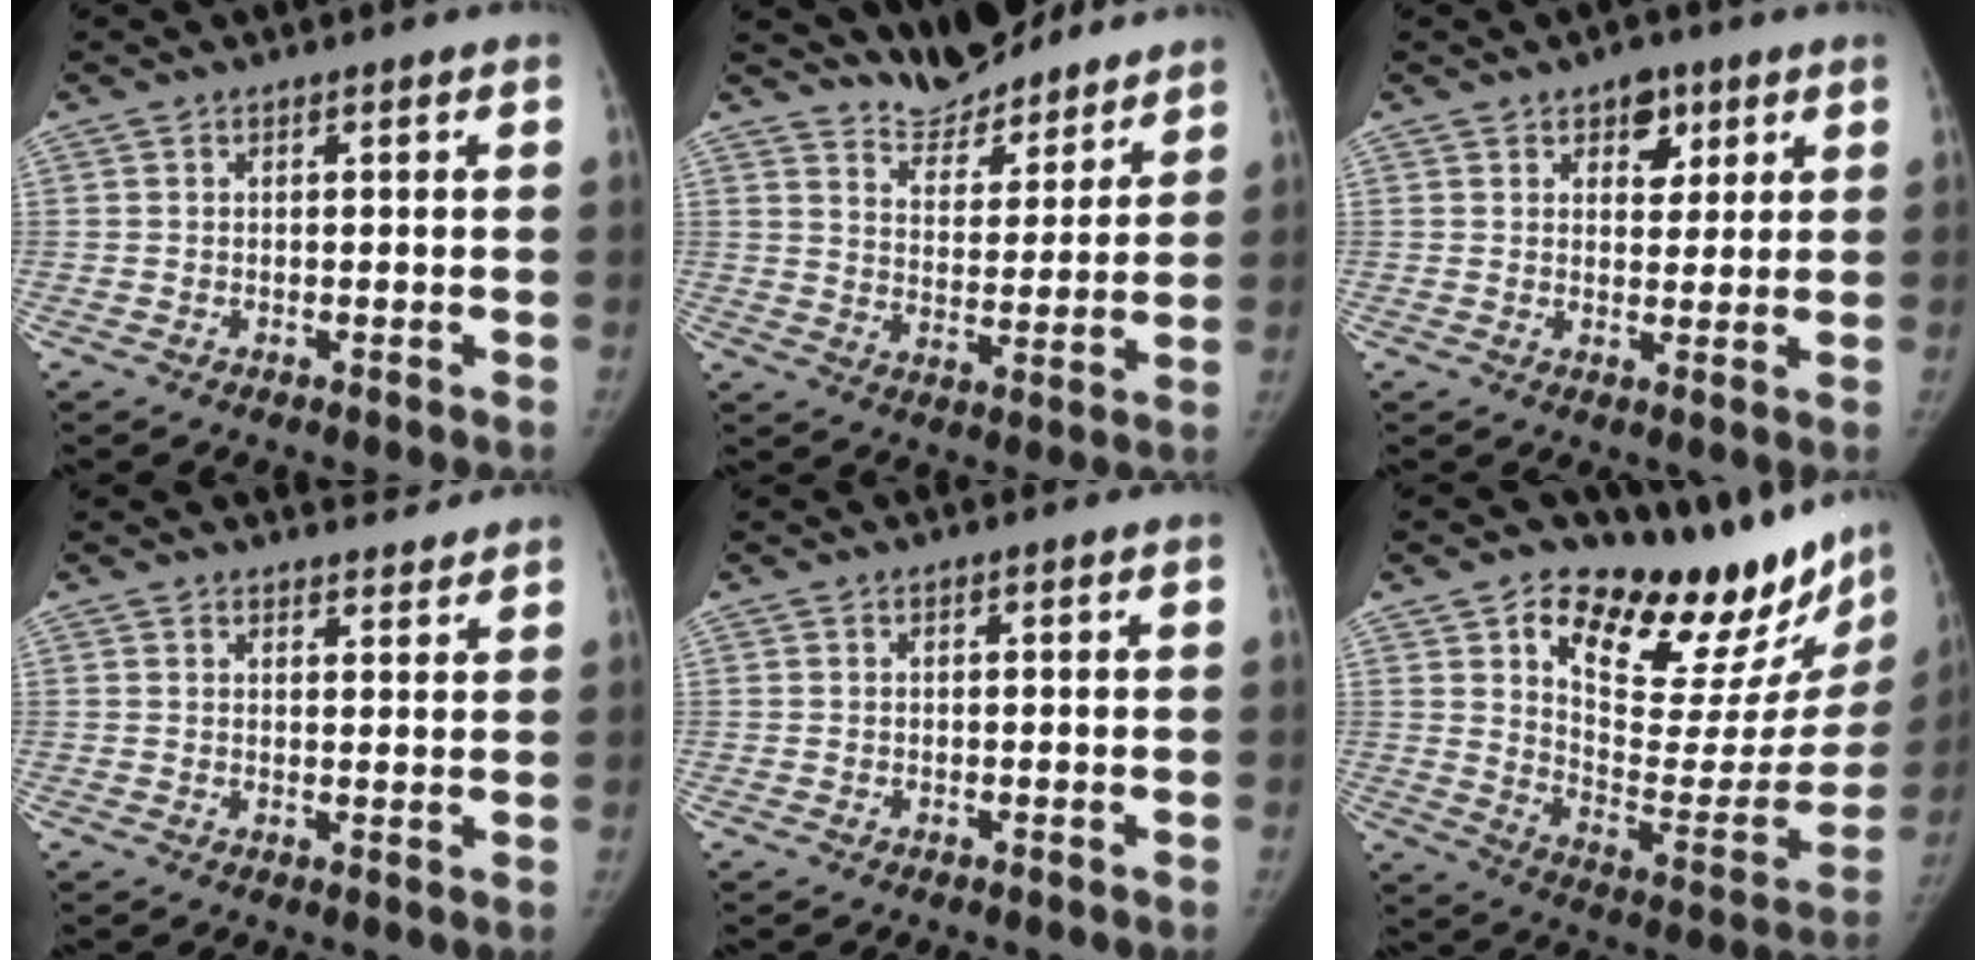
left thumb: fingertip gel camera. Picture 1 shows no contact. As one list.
[{"total": 11.3, "force": [10.7, 2.9, 2.1], "torque": [-0.010, -0.072, 0.178]}, {"total": 5.4, "force": [3.0, 3.5, 2.9], "torque": [-0.010, -0.013, 0.041]}, {"total": 4.3, "force": [4.0, 1.3, 0.5], "torque": [0.014, -0.027, 0.052]}, {"total": 0.0}, {"total": 26.9, "force": [19.4, 10.3, 15.6], "torque": [-0.169, -0.116, 0.280]}]